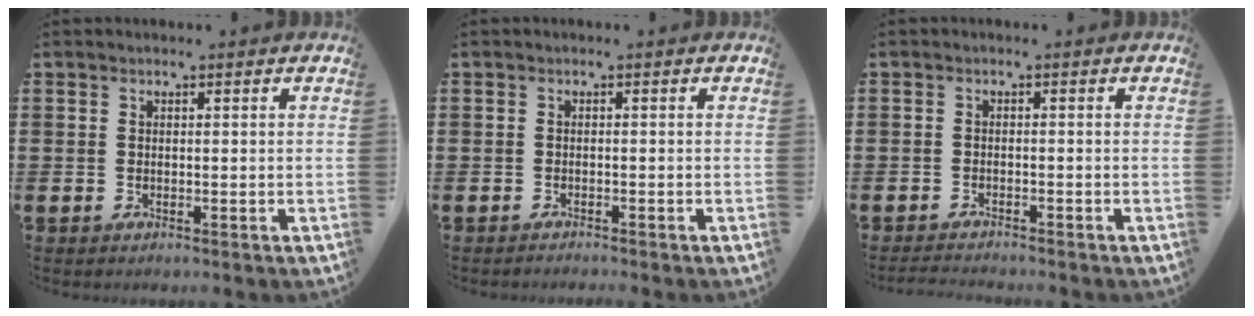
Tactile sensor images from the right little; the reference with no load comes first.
{"total": 0.6, "force": [-0.6, -0.1, 0.0], "torque": [0.000, -0.002, -0.013]}
{"total": 1.3, "force": [-1.3, 0.0, 0.3], "torque": [-0.006, 0.001, -0.025]}